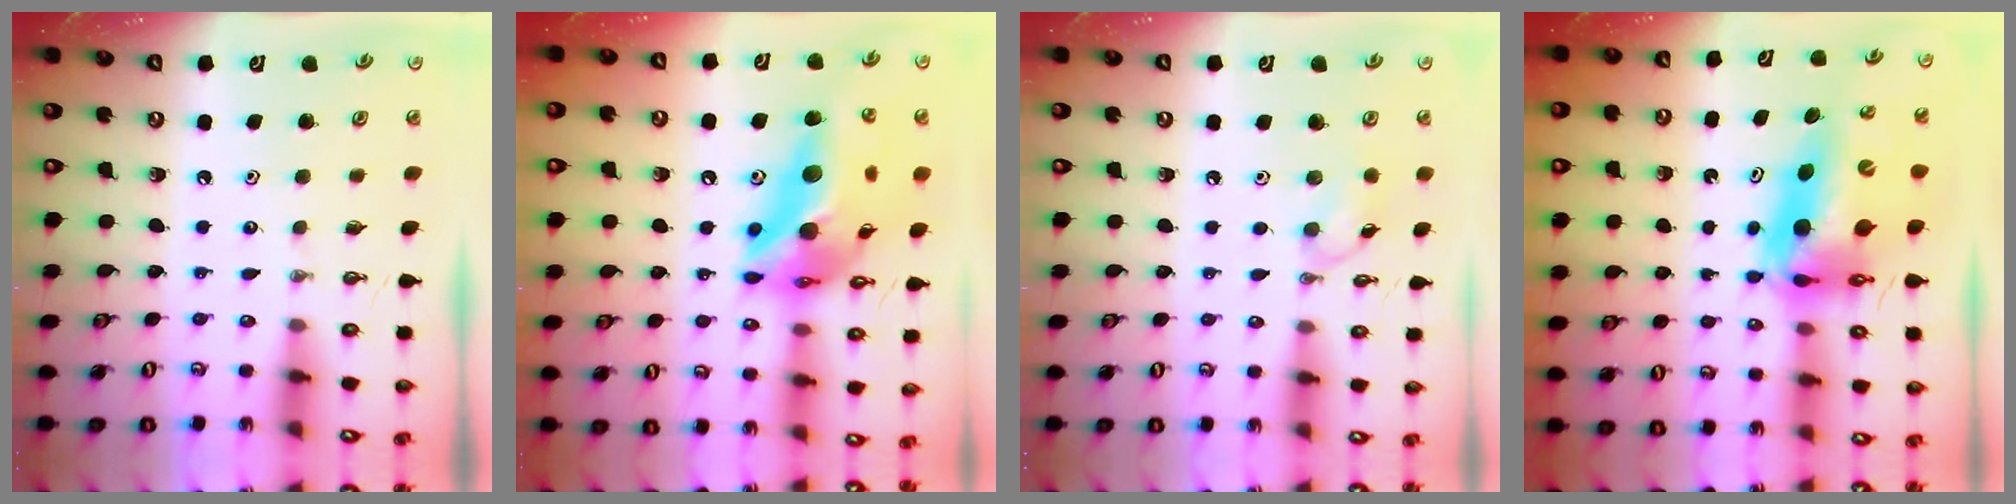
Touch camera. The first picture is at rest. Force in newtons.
{"total": 22.4, "press": 22.0, "slide": 4.1}
{"total": 7.1, "press": 7.1, "slide": 0.5}
{"total": 14.0, "press": 13.6, "slide": 3.6}